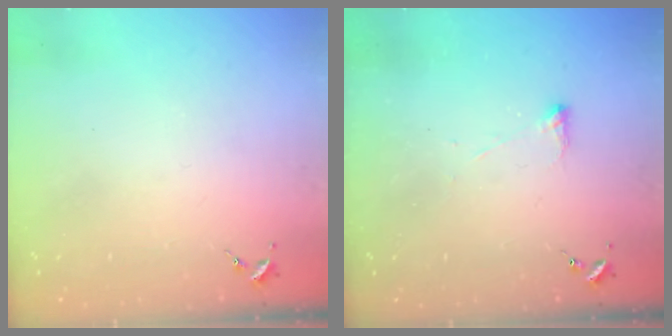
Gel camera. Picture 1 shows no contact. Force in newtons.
{"total": 2.8, "press": 2.7, "slide": 0.7}